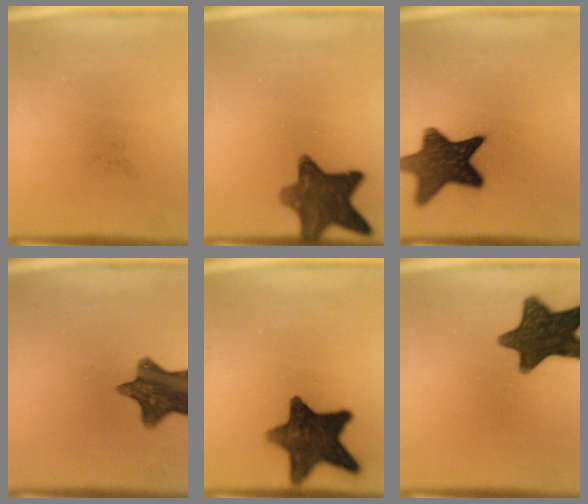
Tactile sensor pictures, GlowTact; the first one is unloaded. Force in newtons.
{"total": 10.1}
{"total": 13.0}
{"total": 11.2}
{"total": 13.2}
{"total": 13.6}